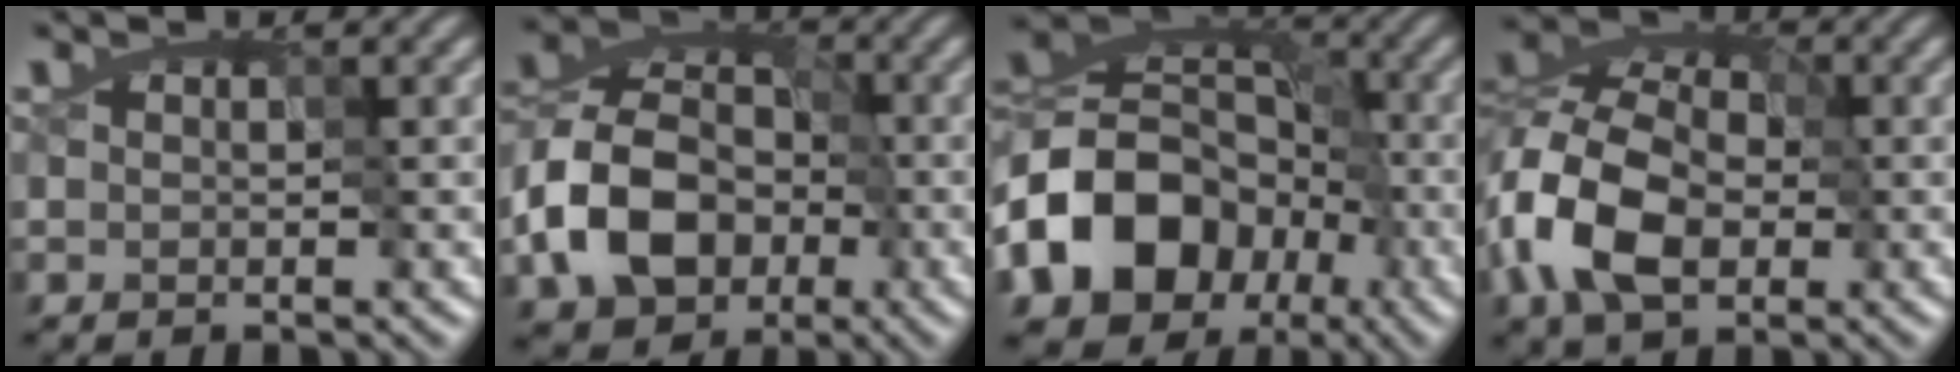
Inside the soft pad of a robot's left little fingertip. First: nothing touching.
{"total": 8.0, "force": [-4.3, 5.6, 3.8], "torque": [-0.064, 0.003, -0.084]}
{"total": 14.3, "force": [-7.1, 10.4, 6.6], "torque": [-0.131, -0.004, -0.130]}
{"total": 9.1, "force": [-4.6, 5.7, 5.4], "torque": [-0.125, 0.006, -0.102]}